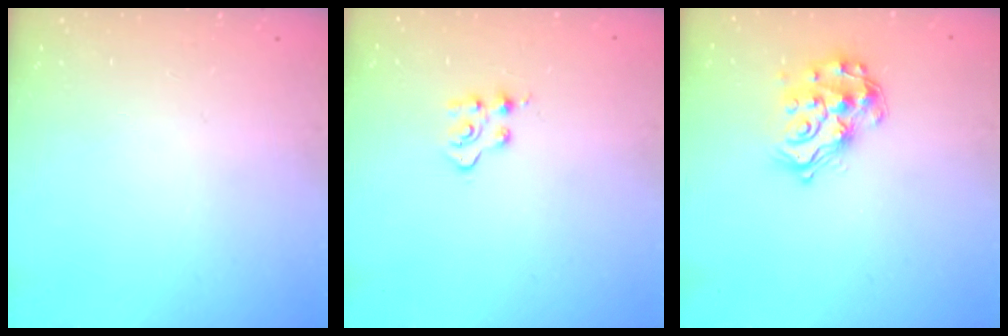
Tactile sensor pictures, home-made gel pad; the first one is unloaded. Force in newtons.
{"total": 5.5, "press": 5.5, "slide": 0.6}
{"total": 17.0, "press": 17.0, "slide": 1.1}